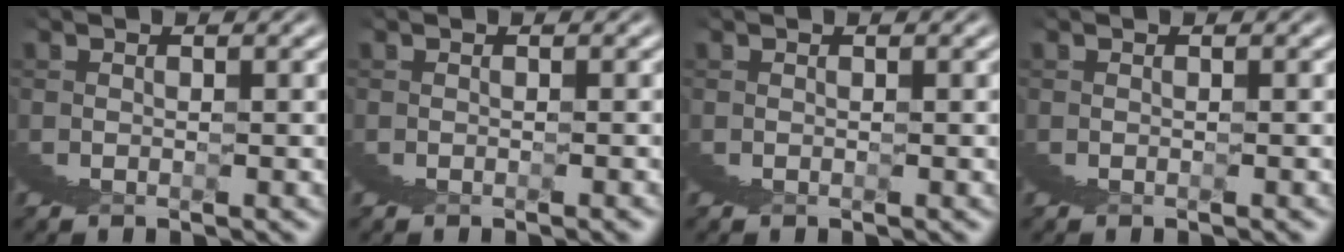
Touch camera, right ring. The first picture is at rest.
{"total": 1.1, "force": [0.3, -0.9, -0.6], "torque": [0.013, 0.008, 0.002]}
{"total": 0.0}
{"total": 0.6, "force": [0.2, -0.4, -0.3], "torque": [0.006, 0.004, 0.002]}